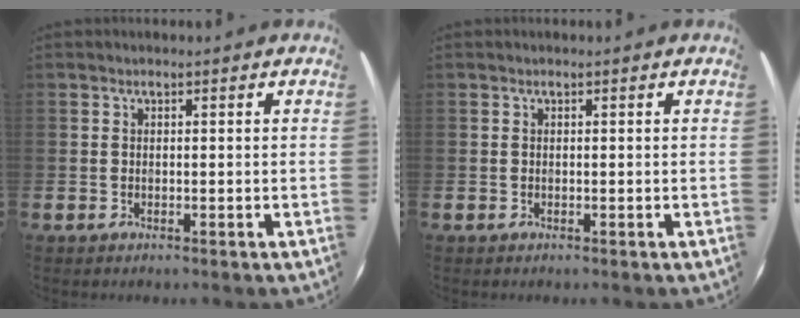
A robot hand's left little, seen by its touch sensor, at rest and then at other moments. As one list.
[{"total": 0.0}]